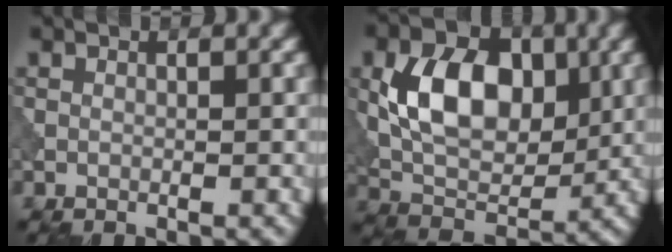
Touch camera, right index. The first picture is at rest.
{"total": 8.4, "force": [1.3, 5.6, 6.2], "torque": [-0.110, 0.000, 0.022]}